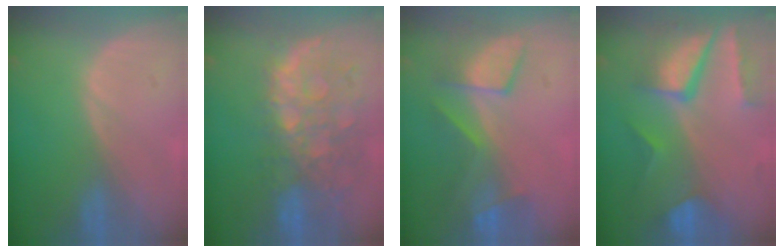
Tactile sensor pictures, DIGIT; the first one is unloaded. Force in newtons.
{"total": 12.0, "press": 10.0, "slide": 6.7}
{"total": 8.0, "press": 7.4, "slide": 2.9}
{"total": 10.5, "press": 8.8, "slide": 5.7}